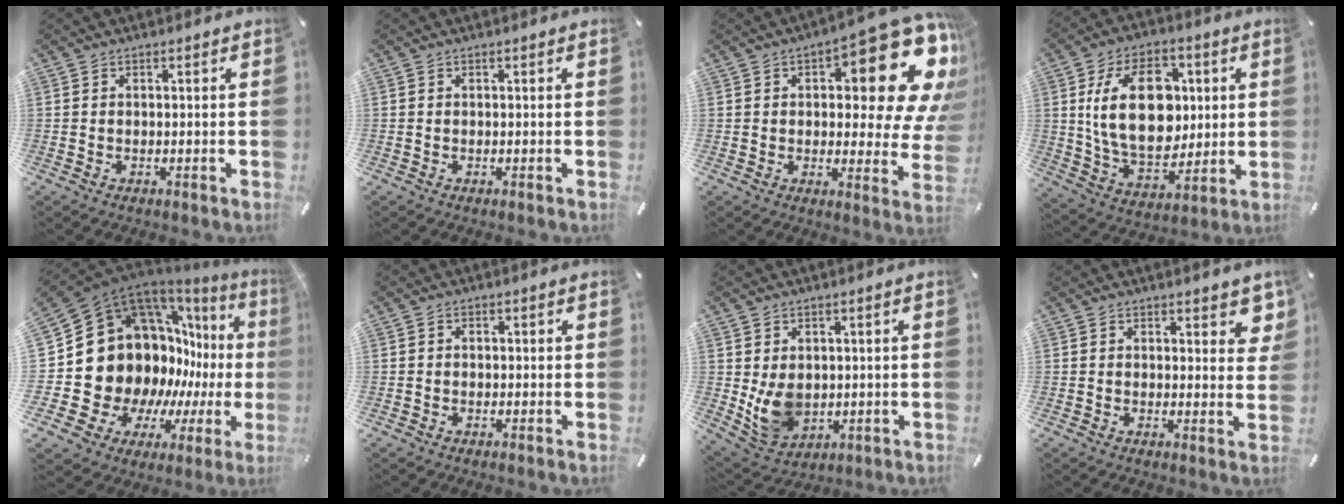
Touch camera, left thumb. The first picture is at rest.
{"total": 0.0}
{"total": 19.8, "force": [9.4, 7.4, 15.8], "torque": [-0.185, -0.083, 0.144]}
{"total": 20.0, "force": [3.2, 13.7, 14.1], "torque": [-0.261, 0.003, 0.053]}
{"total": 24.7, "force": [2.0, 19.5, 15.1], "torque": [-0.260, -0.086, 0.097]}
{"total": 1.1, "force": [-0.2, 1.0, 0.5], "torque": [-0.010, 0.006, -0.006]}
{"total": 9.2, "force": [0.4, 7.6, 5.1], "torque": [-0.103, -0.010, 0.007]}
{"total": 4.9, "force": [3.1, 2.5, 2.9], "torque": [-0.023, -0.019, 0.048]}